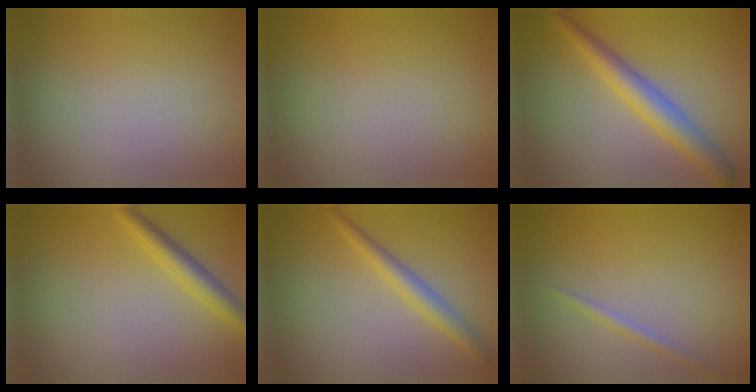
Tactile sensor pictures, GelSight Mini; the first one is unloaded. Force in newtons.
{"total": 0.0}
{"total": 4.0, "press": 4.0, "slide": 0.1}
{"total": 2.7, "press": 2.7, "slide": 0.0}
{"total": 2.2, "press": 2.2, "slide": 0.1}
{"total": 1.0, "press": 1.0, "slide": 0.1}